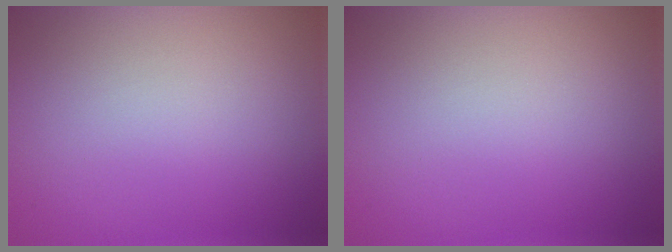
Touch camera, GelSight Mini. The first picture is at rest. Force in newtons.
{"total": 0.0}